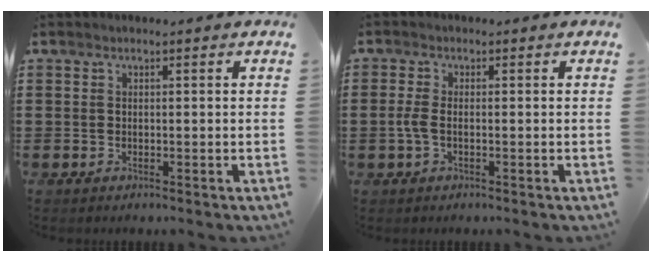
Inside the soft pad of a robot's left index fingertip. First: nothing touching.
{"total": 2.4, "force": [-0.6, 0.9, 2.1], "torque": [-0.053, -0.003, -0.015]}